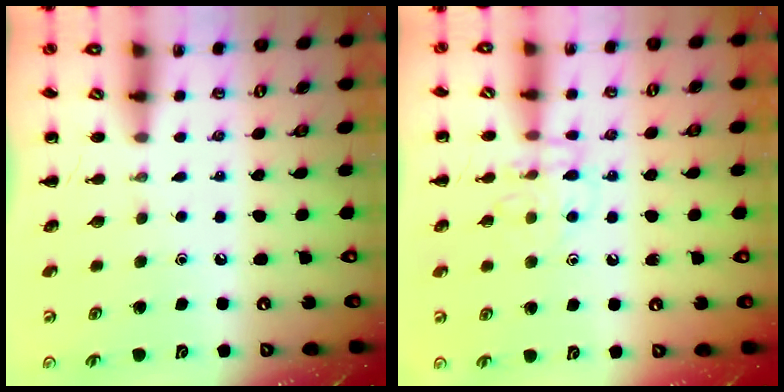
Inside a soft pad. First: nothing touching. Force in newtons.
{"total": 8.7, "press": 8.7, "slide": 0.5}